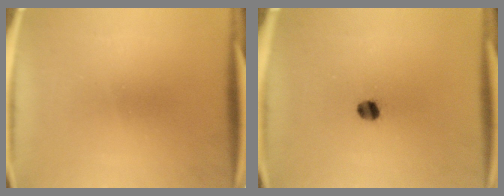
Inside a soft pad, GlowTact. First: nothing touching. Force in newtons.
{"total": 3.1}